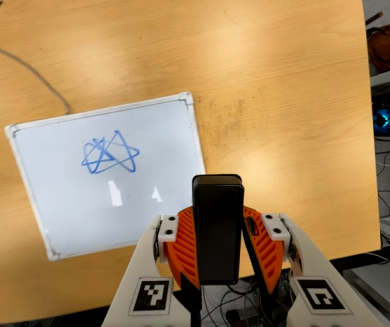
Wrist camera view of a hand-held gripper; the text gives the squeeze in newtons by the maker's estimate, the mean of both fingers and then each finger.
{"total": 5.6, "left": 4.8, "right": 6.3}